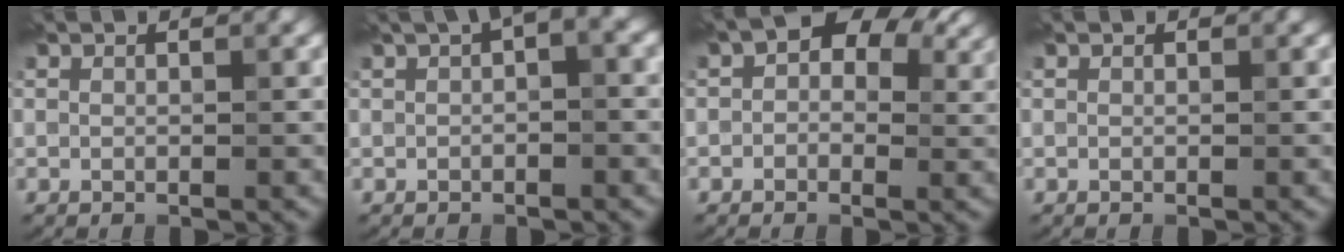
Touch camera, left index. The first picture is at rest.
{"total": 2.8, "force": [0.9, 0.9, 2.5], "torque": [-0.029, 0.016, 0.011]}
{"total": 5.4, "force": [1.3, 3.7, 3.8], "torque": [-0.032, 0.015, -0.004]}
{"total": 0.0}